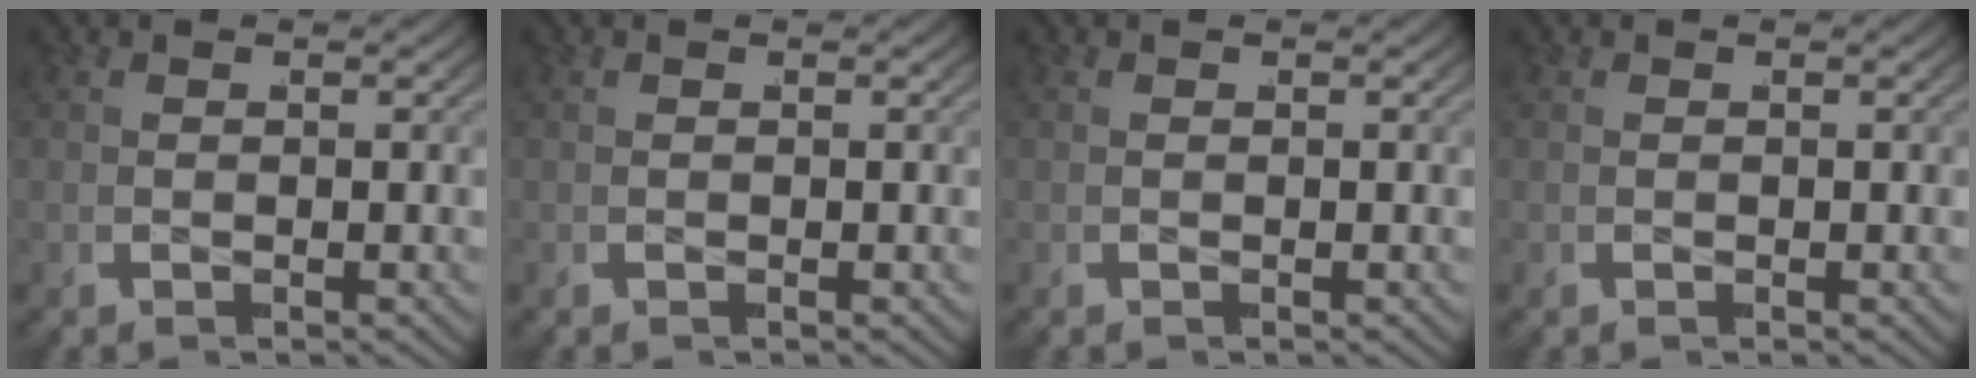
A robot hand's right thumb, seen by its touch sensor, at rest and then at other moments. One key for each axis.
{"total": 0.0}
{"total": 0.0}
{"total": 0.0}